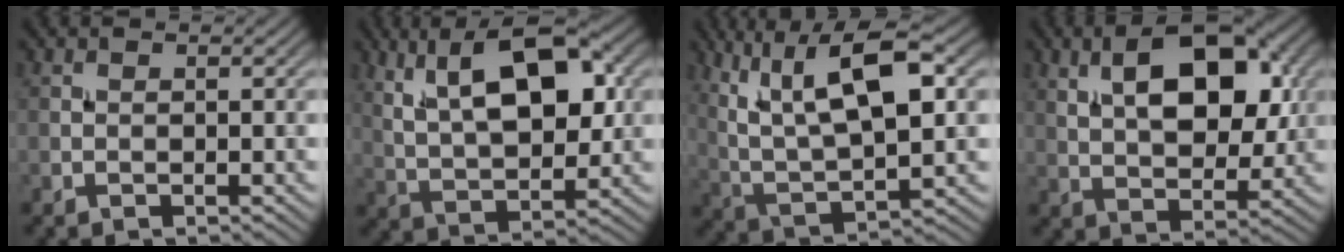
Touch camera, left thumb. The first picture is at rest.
{"total": 13.2, "force": [5.3, 5.7, 10.6], "torque": [-0.183, 0.010, 0.087]}
{"total": 14.1, "force": [5.6, 5.1, 11.9], "torque": [-0.234, 0.012, 0.104]}
{"total": 11.5, "force": [3.7, 5.9, 9.1], "torque": [-0.147, 0.011, 0.060]}